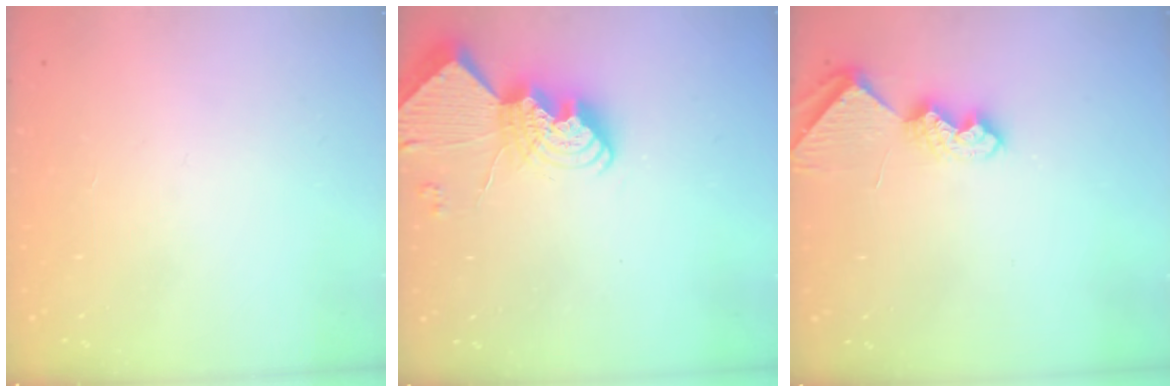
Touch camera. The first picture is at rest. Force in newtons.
{"total": 12.4, "press": 12.4, "slide": 0.7}
{"total": 7.9, "press": 7.8, "slide": 0.5}